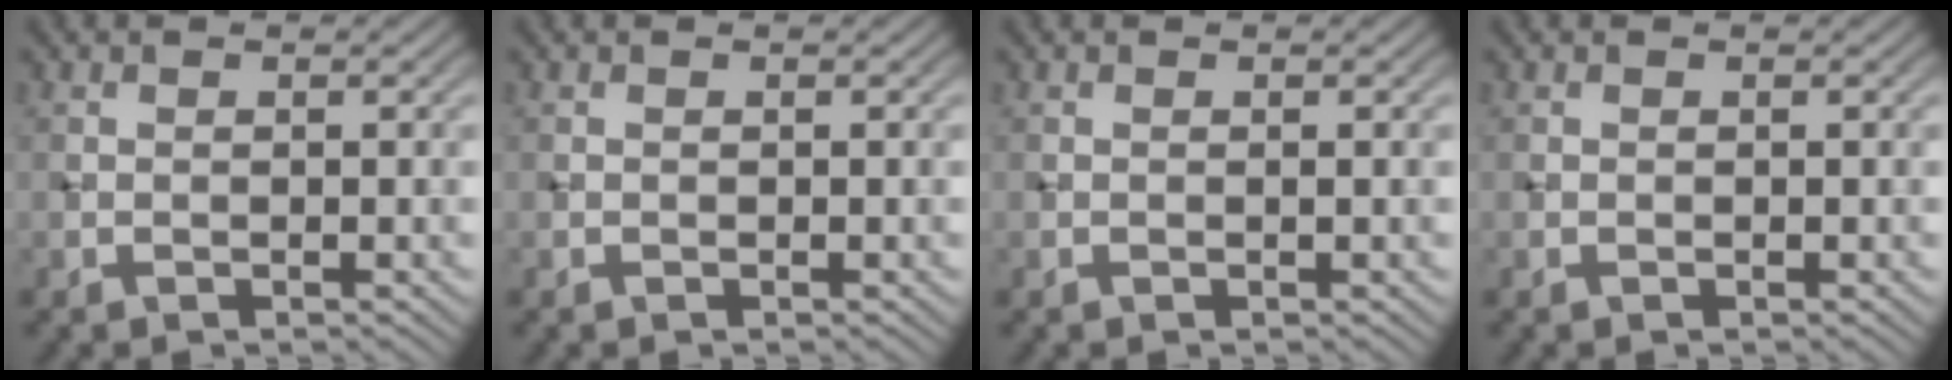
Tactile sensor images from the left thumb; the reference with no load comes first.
{"total": 0.0}
{"total": 0.0}
{"total": 0.0}